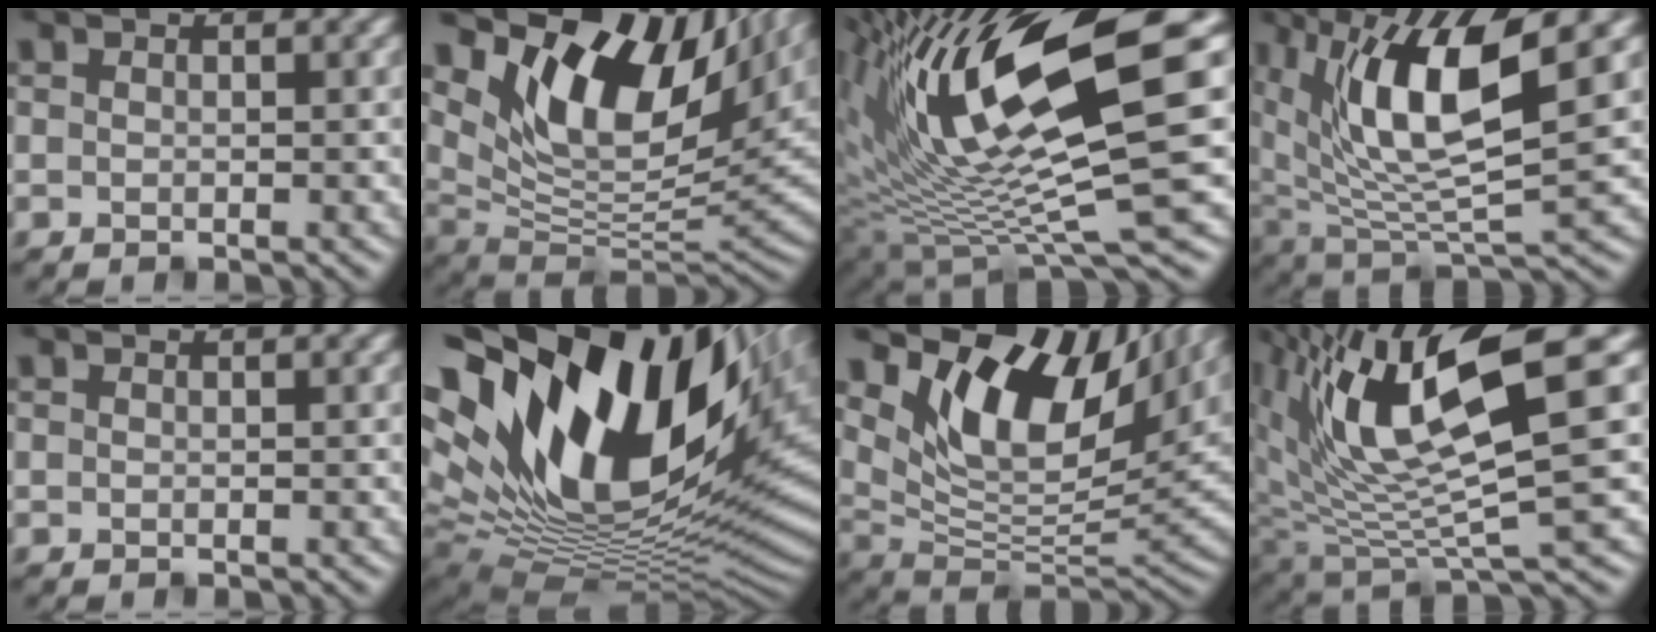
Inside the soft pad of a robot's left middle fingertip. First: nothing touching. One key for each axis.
{"total": 13.9, "fx": 7.3, "fy": 6.5, "fz": 9.8, "tx": -0.171, "ty": 0.008, "tz": 0.130}
{"total": 14.9, "fx": 4.7, "fy": 3.8, "fz": 13.6, "tx": -0.261, "ty": -0.003, "tz": 0.095}
{"total": 11.4, "fx": 4.4, "fy": 3.6, "fz": 9.9, "tx": -0.192, "ty": 0.005, "tz": 0.082}
{"total": 0.0}
{"total": 20.9, "fx": 7.9, "fy": 10.4, "fz": 16.3, "tx": -0.321, "ty": 0.019, "tz": 0.144}
{"total": 12.4, "fx": 7.0, "fy": 5.6, "fz": 8.6, "tx": -0.142, "ty": 0.007, "tz": 0.123}
{"total": 11.5, "fx": 4.1, "fy": 2.9, "fz": 10.3, "tx": -0.188, "ty": -0.002, "tz": 0.083}